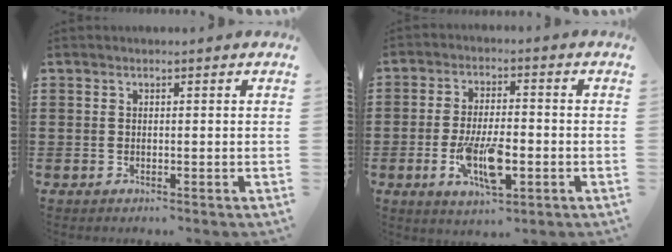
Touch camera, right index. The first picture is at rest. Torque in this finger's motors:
{"motor_torque": [2.14, 0.00, 1.01, 0.21]}